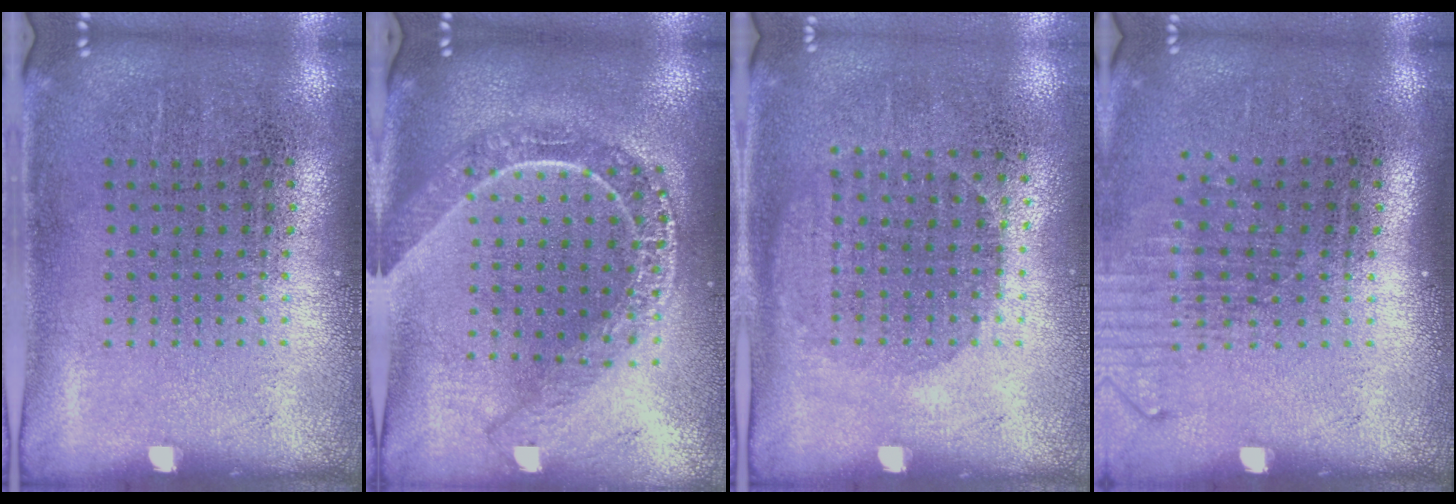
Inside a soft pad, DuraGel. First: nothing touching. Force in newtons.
{"total": 2.2, "press": 1.8, "slide": 1.2}
{"total": 1.0, "press": 0.9, "slide": 0.4}
{"total": 1.3, "press": 1.1, "slide": 0.8}